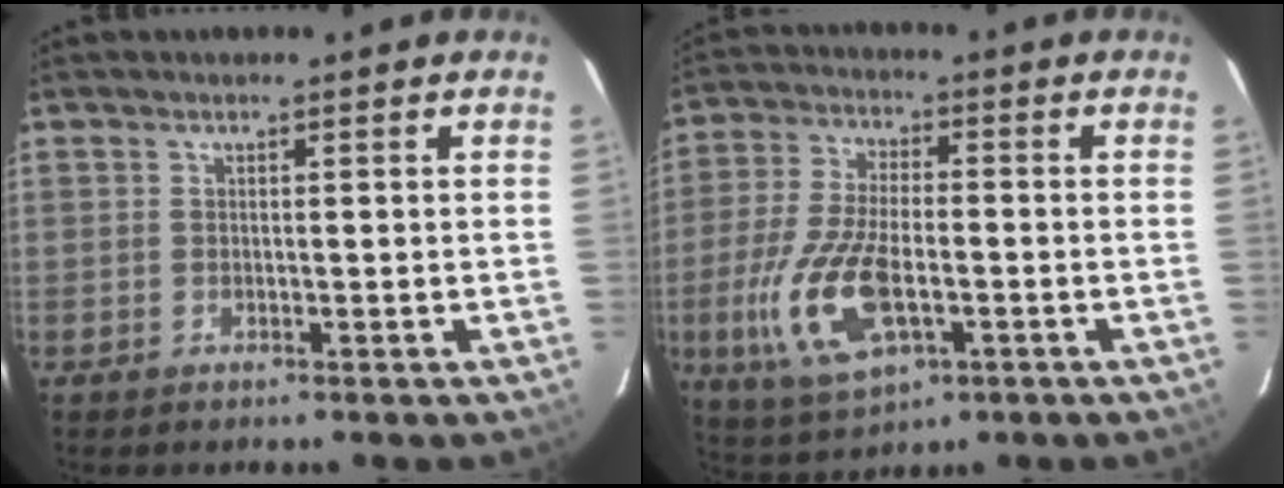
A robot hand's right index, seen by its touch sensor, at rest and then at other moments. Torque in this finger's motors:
{"motor_torque": [1.80, -0.34, 1.02, 0.21]}